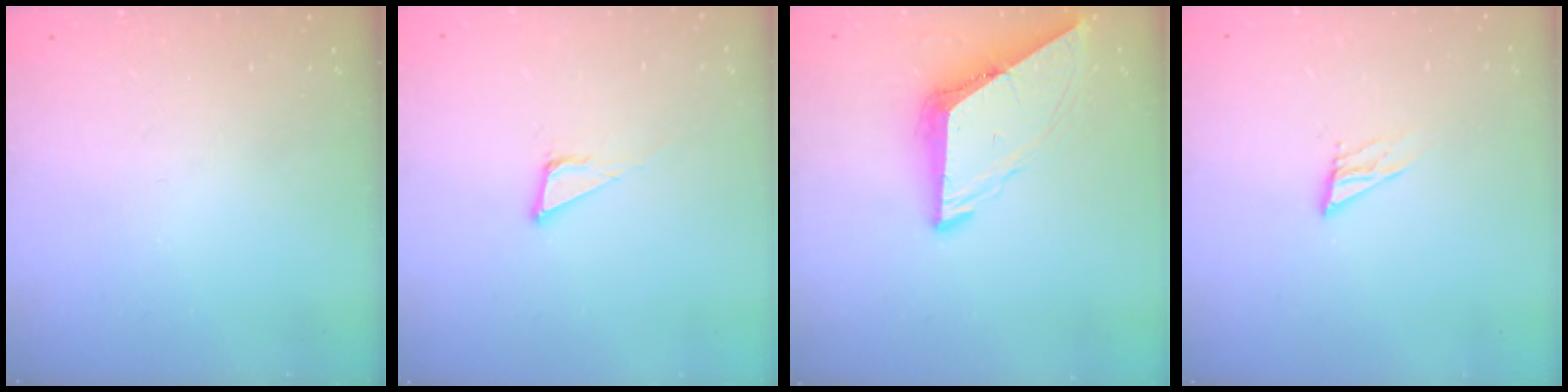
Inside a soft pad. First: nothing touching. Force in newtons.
{"total": 4.3, "press": 4.3, "slide": 0.2}
{"total": 9.1, "press": 9.0, "slide": 1.1}
{"total": 7.6, "press": 7.6, "slide": 0.3}